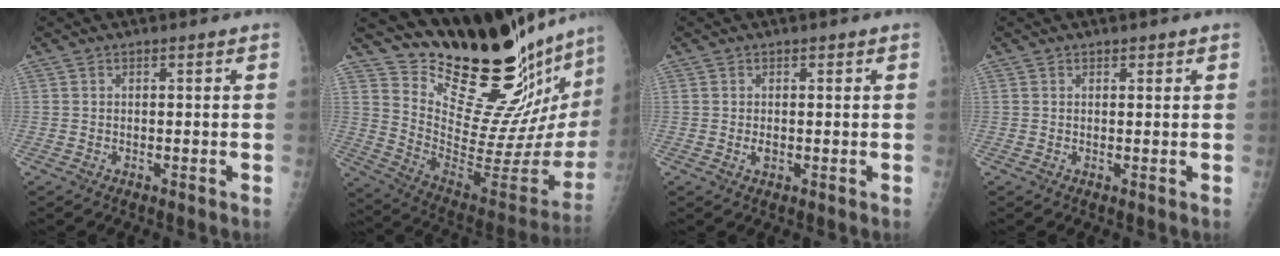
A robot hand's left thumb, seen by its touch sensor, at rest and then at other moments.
{"total": 28.6, "force": [25.4, 4.0, 12.3], "torque": [-0.159, -0.218, 0.369]}
{"total": 1.0, "force": [0.1, 0.7, 0.7], "torque": [-0.007, -0.001, 0.001]}
{"total": 0.8, "force": [0.6, 0.3, 0.3], "torque": [0.006, -0.003, 0.007]}